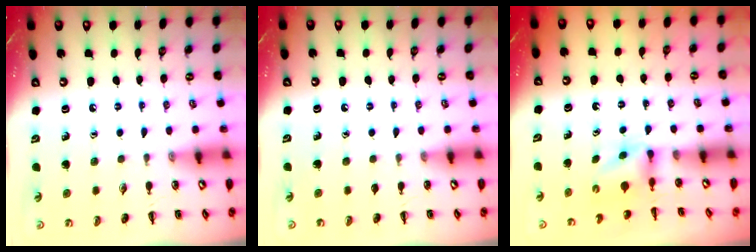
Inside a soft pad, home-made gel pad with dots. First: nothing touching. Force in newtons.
{"total": 0.6, "press": 0.6, "slide": 0.0}
{"total": 2.7, "press": 2.5, "slide": 1.0}